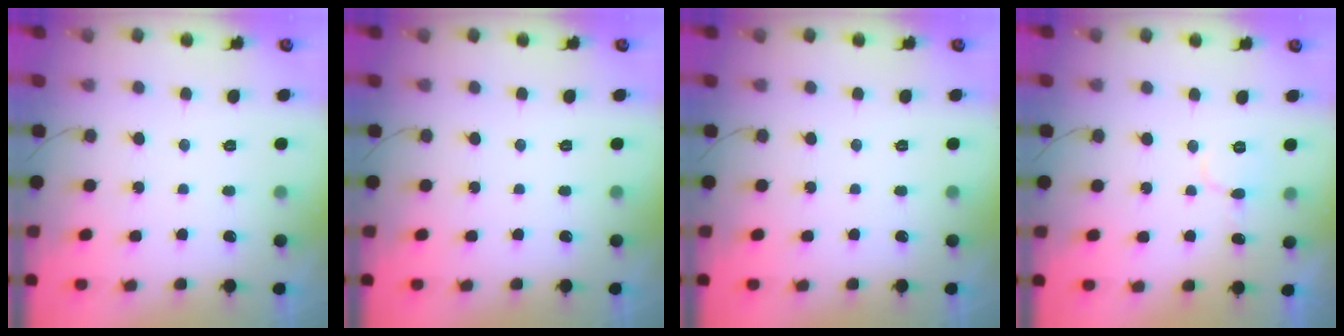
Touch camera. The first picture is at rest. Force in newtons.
{"total": 0.0}
{"total": 0.0}
{"total": 5.7, "press": 5.7, "slide": 0.1}